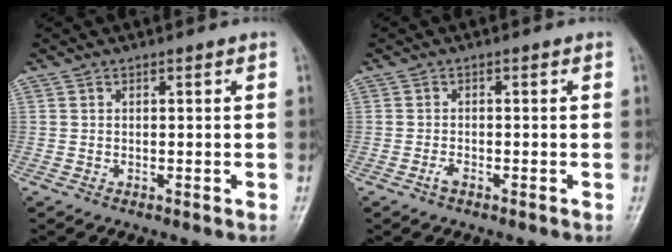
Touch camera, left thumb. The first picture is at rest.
{"total": 1.4, "force": [-1.0, 0.5, 0.9], "torque": [-0.022, 0.006, -0.020]}